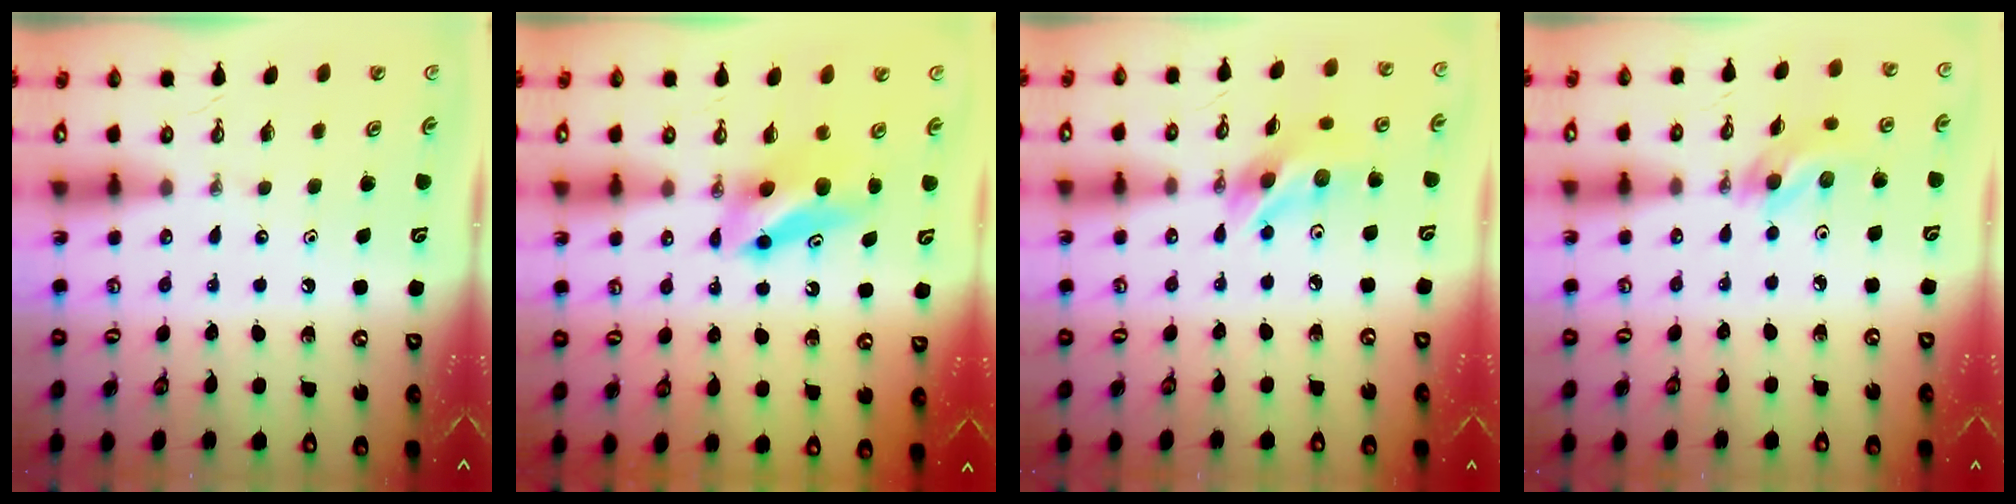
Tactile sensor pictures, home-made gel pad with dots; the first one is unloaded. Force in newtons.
{"total": 8.0, "press": 7.3, "slide": 3.2}
{"total": 11.9, "press": 11.9, "slide": 0.8}
{"total": 9.5, "press": 9.2, "slide": 2.2}